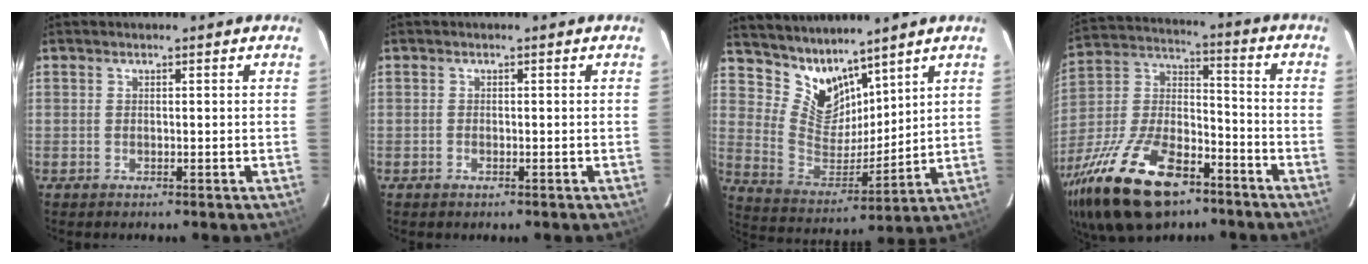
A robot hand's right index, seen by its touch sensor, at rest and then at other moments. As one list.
[{"total": 0.7, "force": [-0.4, 0.5, 0.3], "torque": [-0.004, 0.000, -0.007]}, {"total": 10.5, "force": [8.8, 4.8, 3.3], "torque": [-0.065, -0.011, 0.183]}, {"total": 25.7, "force": [-15.6, 11.8, 16.6], "torque": [-0.348, -0.017, -0.268]}]